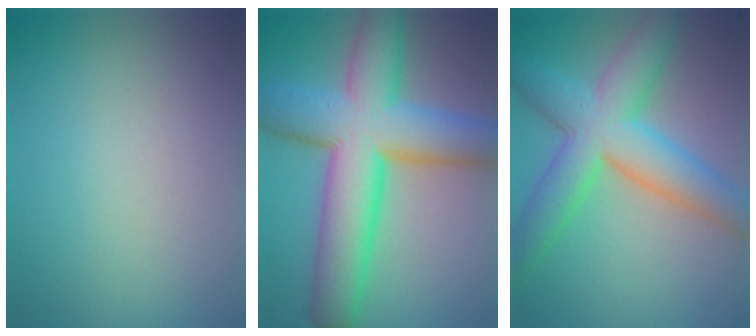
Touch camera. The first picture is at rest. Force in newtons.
{"total": 12.1, "press": 12.1, "slide": 0.3}
{"total": 8.4, "press": 8.4, "slide": 0.3}